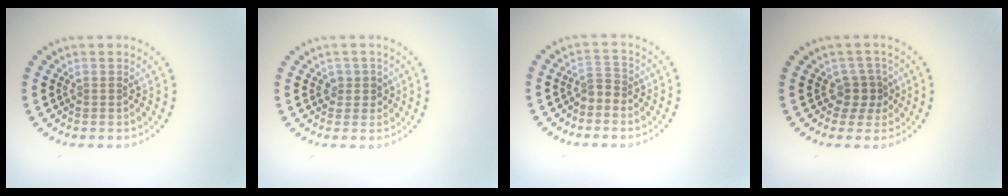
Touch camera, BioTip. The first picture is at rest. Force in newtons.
{"total": 1.5, "press": 1.3, "slide": 0.7}
{"total": 1.5, "press": 1.1, "slide": 1.1}
{"total": 2.2, "press": 1.6, "slide": 1.4}